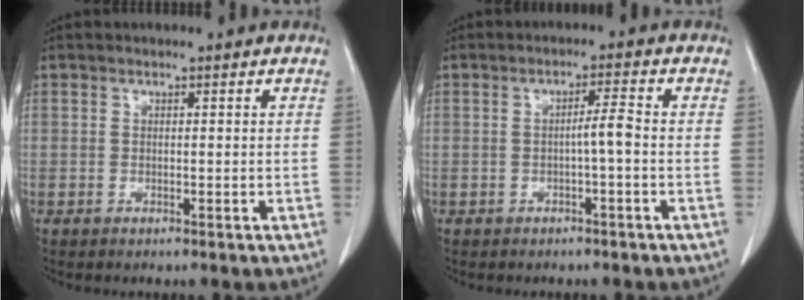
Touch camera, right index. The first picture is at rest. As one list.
[{"total": 2.7, "force": [-0.6, -0.1, 2.6], "torque": [-0.040, 0.003, -0.012]}]